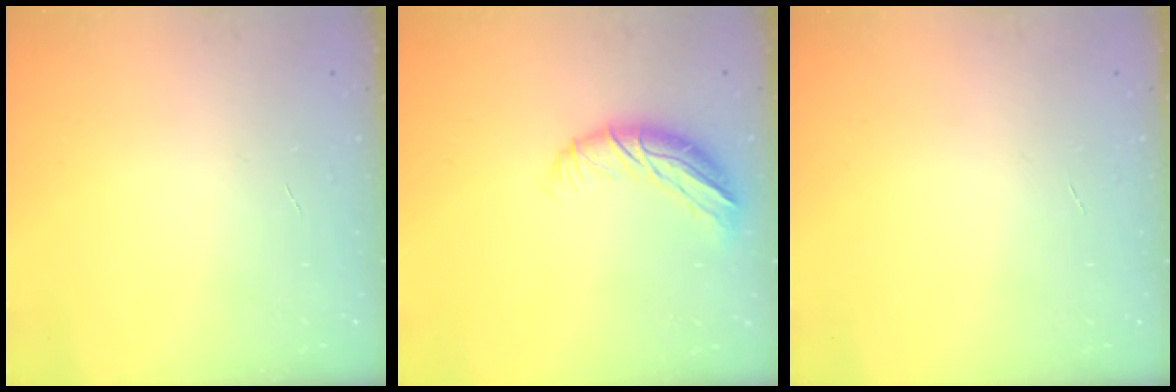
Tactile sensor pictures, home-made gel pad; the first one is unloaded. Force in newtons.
{"total": 9.4, "press": 9.1, "slide": 2.4}
{"total": 0.0}